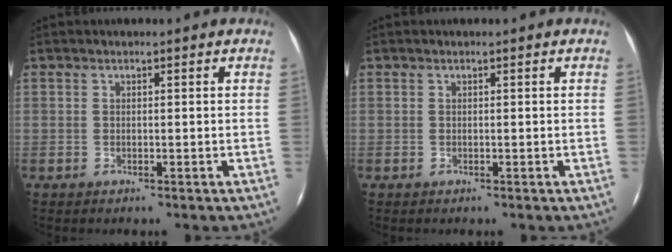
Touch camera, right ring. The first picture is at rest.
{"total": 0.0}